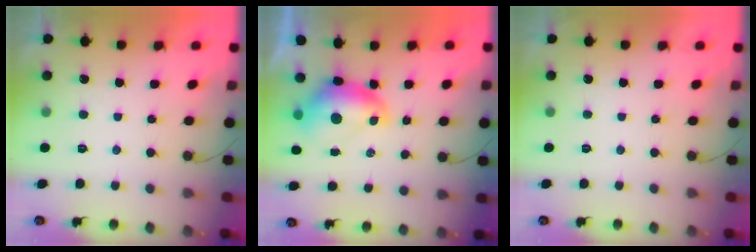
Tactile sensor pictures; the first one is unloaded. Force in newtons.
{"total": 8.9, "press": 8.8, "slide": 1.0}
{"total": 0.0}